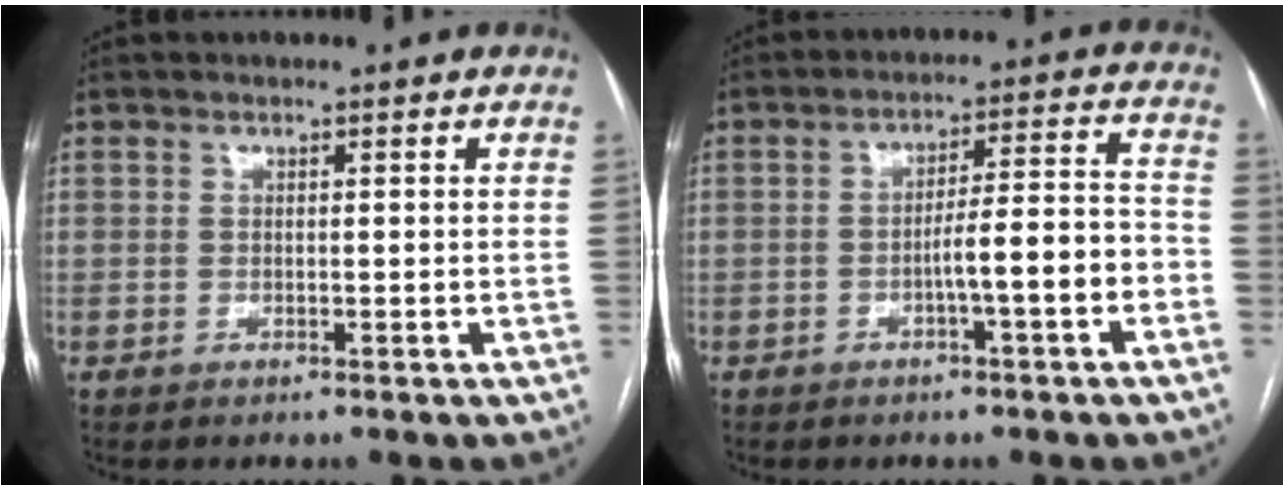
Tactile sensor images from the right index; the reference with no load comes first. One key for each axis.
{"total": 7.7, "fx": -2.9, "fy": 0.5, "fz": 7.1, "tx": -0.111, "ty": 0.027, "tz": -0.039}